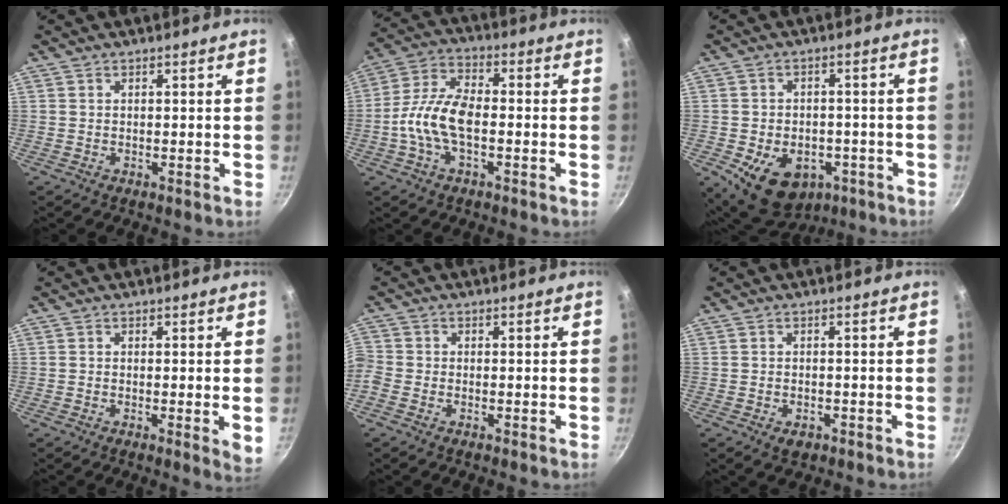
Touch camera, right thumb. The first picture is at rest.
{"total": 11.1, "force": [-2.1, 5.7, 9.3], "torque": [-0.179, 0.034, -0.055]}
{"total": 13.9, "force": [-5.4, 9.8, 8.3], "torque": [-0.108, 0.012, -0.064]}
{"total": 3.4, "force": [-0.3, 0.5, 3.3], "torque": [-0.048, -0.013, -0.008]}
{"total": 3.0, "force": [-1.5, 2.3, 1.1], "torque": [-0.032, 0.005, -0.043]}
{"total": 2.7, "force": [-1.4, 1.7, 1.5], "torque": [-0.025, 0.009, -0.018]}